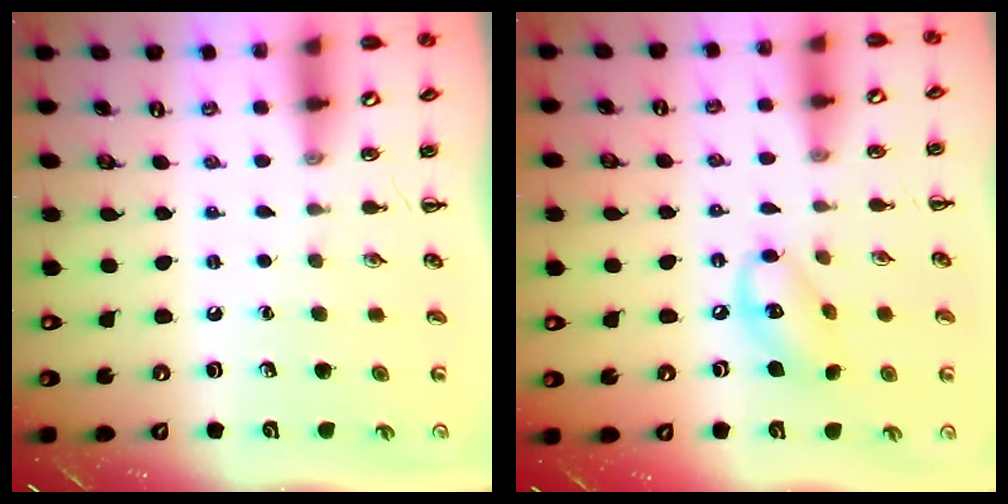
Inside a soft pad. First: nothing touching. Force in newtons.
{"total": 10.9, "press": 10.7, "slide": 2.1}